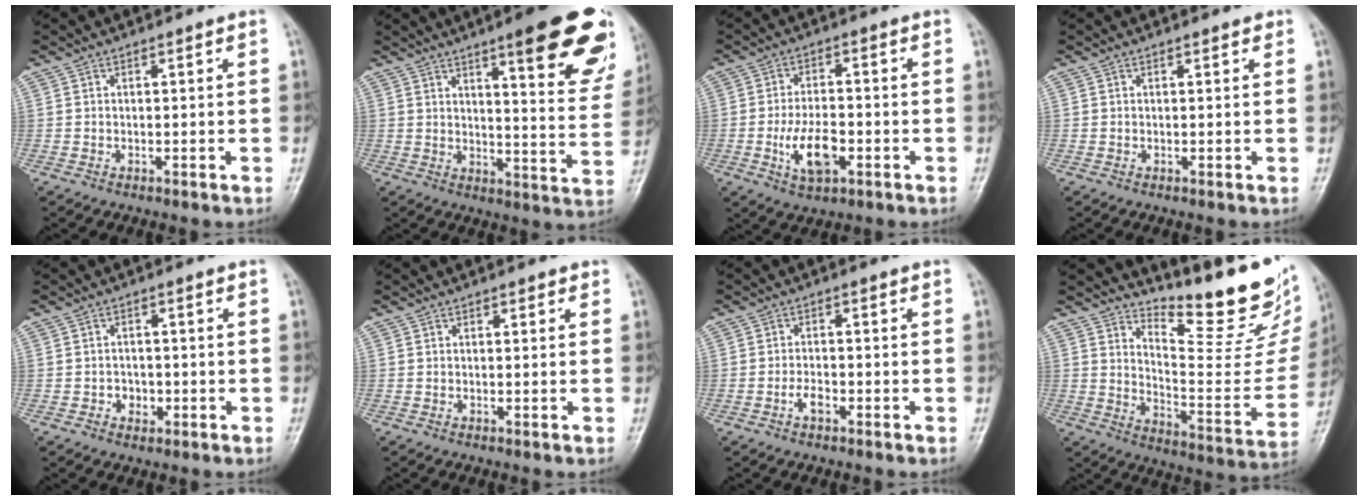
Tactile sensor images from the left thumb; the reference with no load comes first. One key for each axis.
{"total": 20.7, "fx": 12.0, "fy": 4.5, "fz": 16.3, "tx": -0.175, "ty": -0.055, "tz": 0.150}
{"total": 8.4, "fx": -2.5, "fy": 4.4, "fz": 6.7, "tx": -0.115, "ty": 0.010, "tz": -0.042}
{"total": 0.6, "fx": 0.5, "fy": 0.4, "fz": 0.3, "tx": -0.002, "ty": -0.002, "tz": 0.002}
{"total": 2.8, "fx": -0.9, "fy": 2.4, "fz": 1.2, "tx": -0.001, "ty": 0.007, "tz": -0.013}
{"total": 0.8, "fx": 0.5, "fy": 0.5, "fz": 0.4, "tx": 0.002, "ty": -0.002, "tz": 0.003}
{"total": 2.6, "fx": -1.3, "fy": 1.4, "fz": 1.7, "tx": -0.029, "ty": 0.008, "tz": -0.026}
{"total": 20.1, "fx": 16.3, "fy": 5.0, "fz": 10.7, "tx": -0.111, "ty": -0.146, "tz": 0.233}